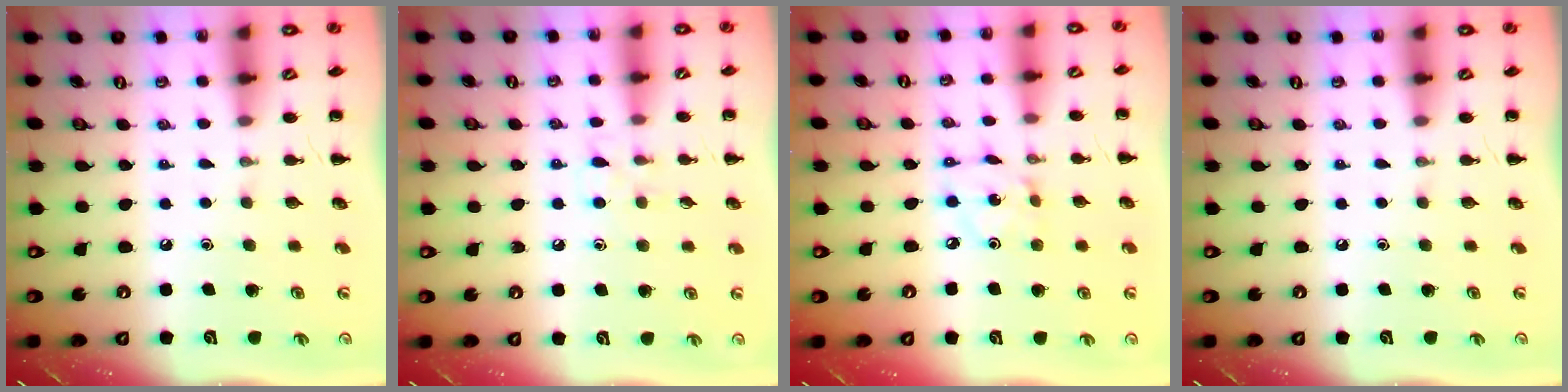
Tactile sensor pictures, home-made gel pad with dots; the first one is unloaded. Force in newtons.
{"total": 5.2, "press": 4.9, "slide": 1.8}
{"total": 2.3, "press": 2.3, "slide": 0.1}
{"total": 0.0}